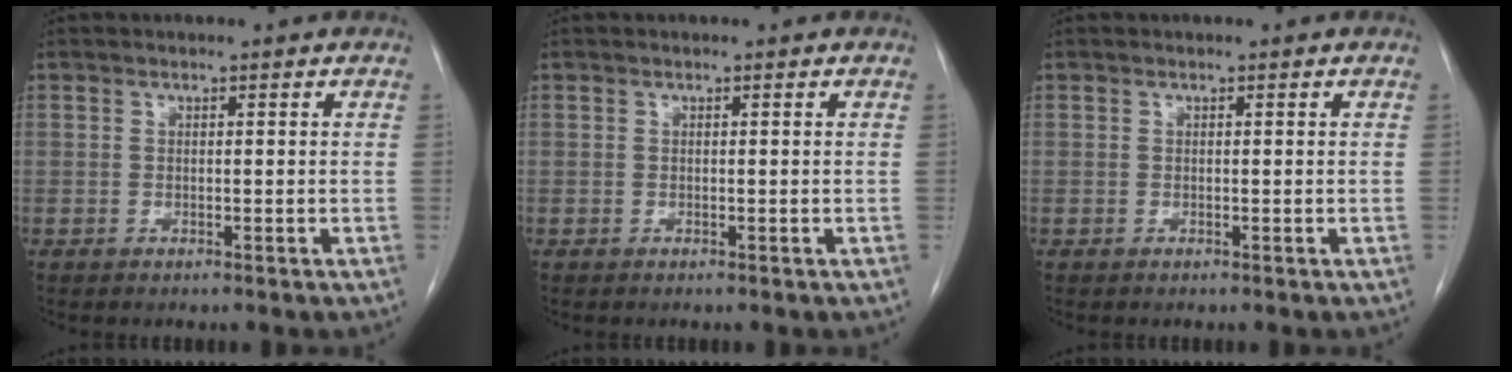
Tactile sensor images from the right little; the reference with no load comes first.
{"total": 0.0}
{"total": 0.0}